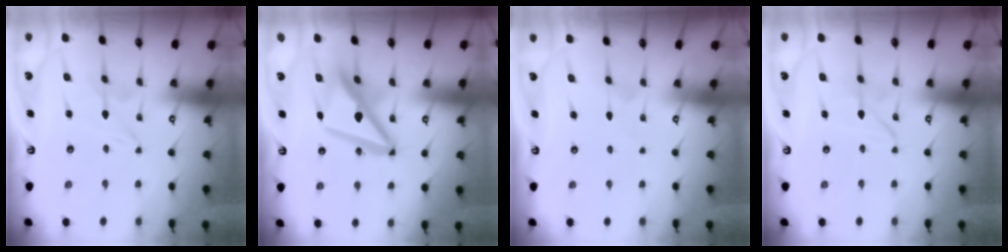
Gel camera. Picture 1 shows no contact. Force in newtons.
{"total": 14.9, "press": 14.7, "slide": 1.9}
{"total": 1.6, "press": 1.6, "slide": 0.2}
{"total": 2.1, "press": 2.1, "slide": 0.2}